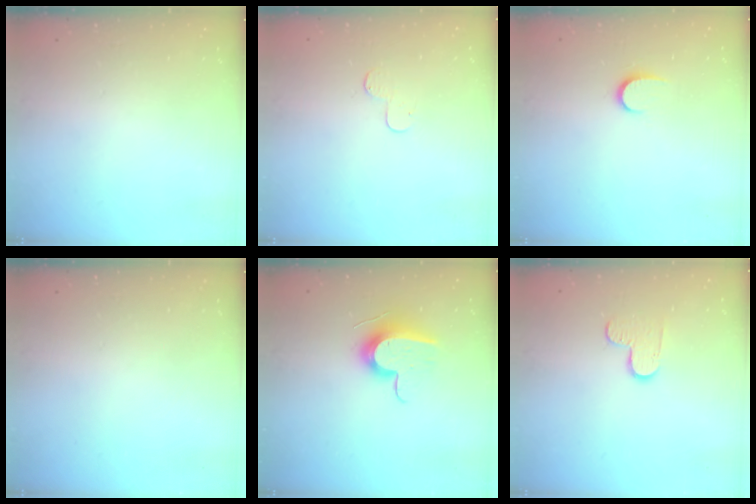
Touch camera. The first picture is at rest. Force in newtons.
{"total": 3.7, "press": 3.7, "slide": 0.3}
{"total": 5.4, "press": 5.4, "slide": 0.6}
{"total": 0.0}
{"total": 12.4, "press": 12.4, "slide": 0.4}
{"total": 6.1, "press": 6.1, "slide": 0.6}